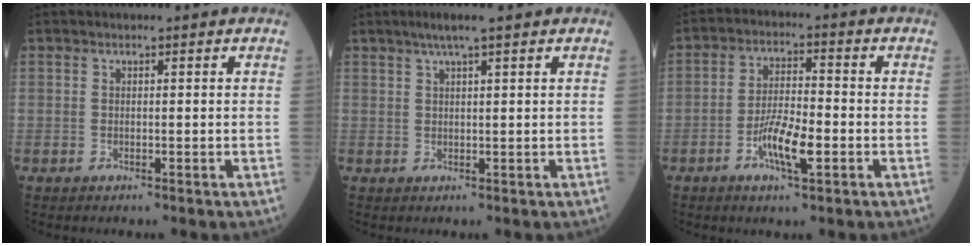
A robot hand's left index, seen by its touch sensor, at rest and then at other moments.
{"total": 4.2, "force": [2.9, 0.2, 3.1], "torque": [-0.056, 0.017, 0.050]}
{"total": 6.8, "force": [-2.8, 1.4, 6.0], "torque": [-0.116, -0.002, -0.053]}